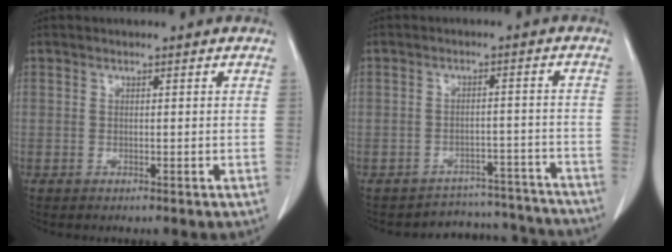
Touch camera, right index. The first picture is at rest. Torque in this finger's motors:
{"motor_torque": [-0.82, -0.16, -1.05, -0.21]}